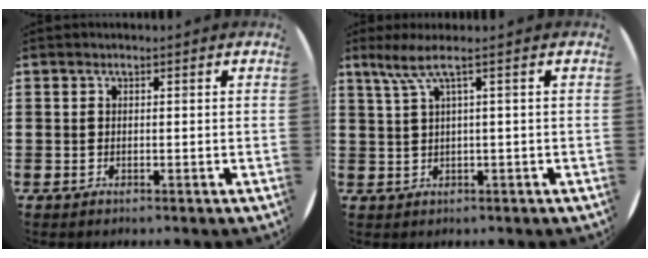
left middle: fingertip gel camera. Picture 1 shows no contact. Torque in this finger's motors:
{"motor_torque": [0.64, -0.87, 0.34, 0.12]}